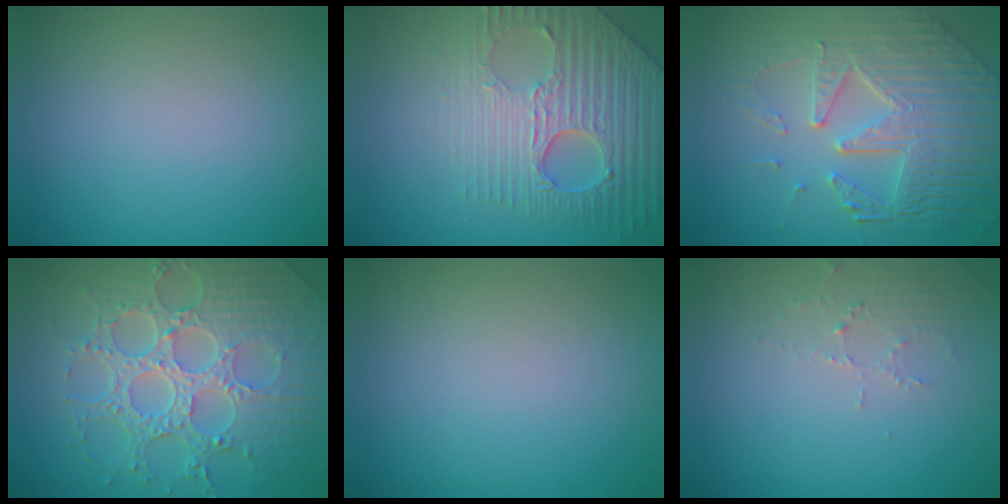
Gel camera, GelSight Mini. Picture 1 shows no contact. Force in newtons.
{"total": 6.2, "press": 5.2, "slide": 3.3}
{"total": 8.6, "press": 5.9, "slide": 6.3}
{"total": 8.4, "press": 6.2, "slide": 5.6}
{"total": 0.0}
{"total": 1.5, "press": 1.5, "slide": 0.2}